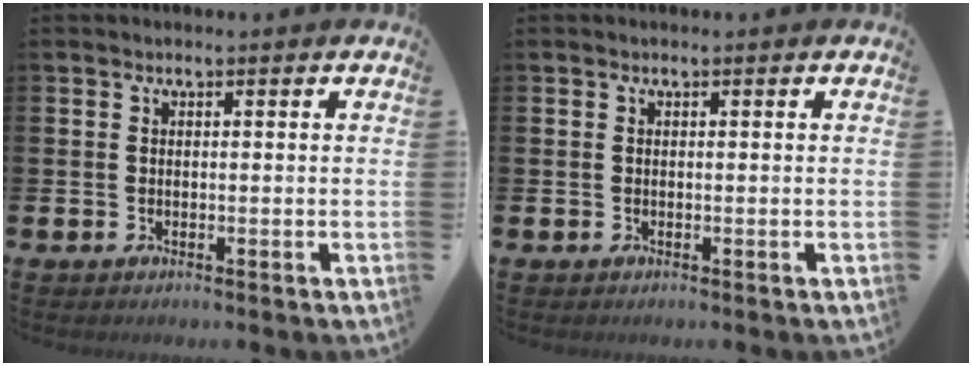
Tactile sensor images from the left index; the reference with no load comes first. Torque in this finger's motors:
{"motor_torque": [0.00, 0.00, 0.00, 0.01]}